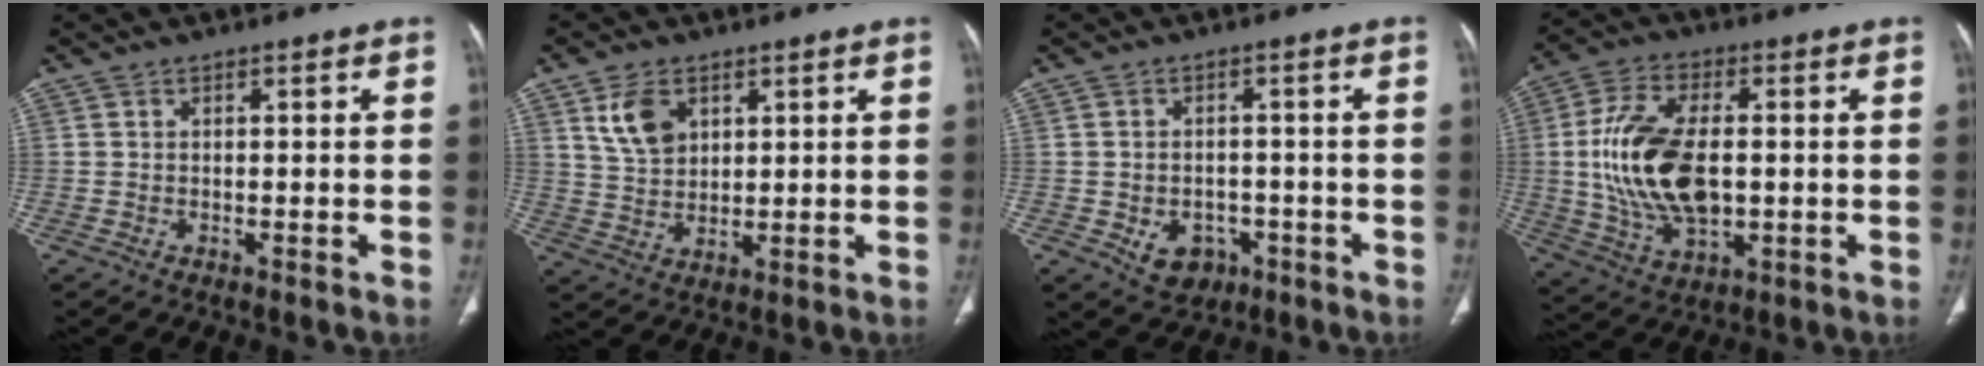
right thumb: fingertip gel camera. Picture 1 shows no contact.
{"total": 7.4, "force": [3.4, 4.9, 4.4], "torque": [-0.065, -0.015, 0.072]}
{"total": 6.4, "force": [-2.3, 5.0, 3.2], "torque": [-0.031, 0.016, -0.022]}
{"total": 17.4, "force": [0.2, 9.5, 14.5], "torque": [-0.282, 0.000, 0.012]}